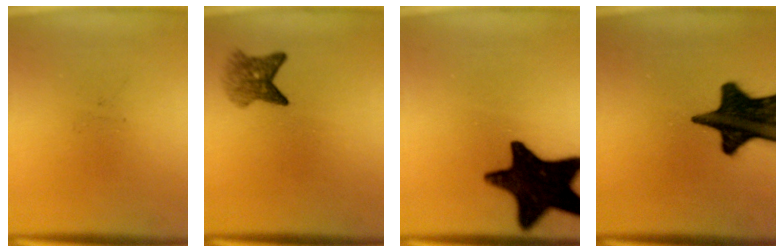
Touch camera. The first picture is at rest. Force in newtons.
{"total": 3.5}
{"total": 18.1}
{"total": 18.9}